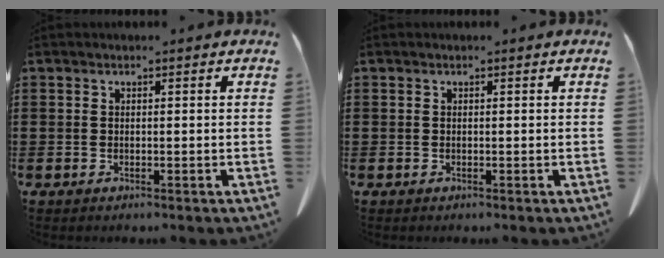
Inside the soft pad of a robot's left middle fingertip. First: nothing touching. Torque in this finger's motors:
{"motor_torque": [0.00, 0.00, 0.00, 0.02]}